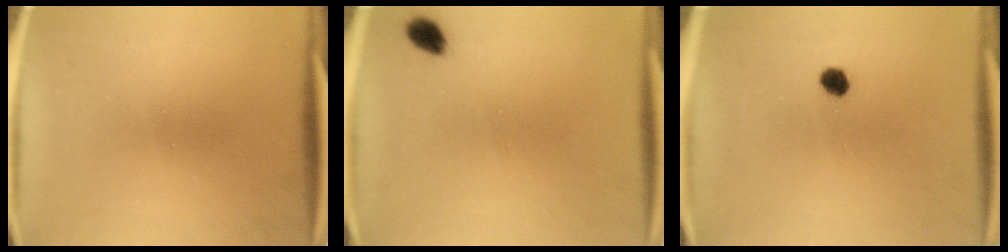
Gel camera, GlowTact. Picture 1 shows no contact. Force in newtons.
{"total": 2.6}
{"total": 2.5}